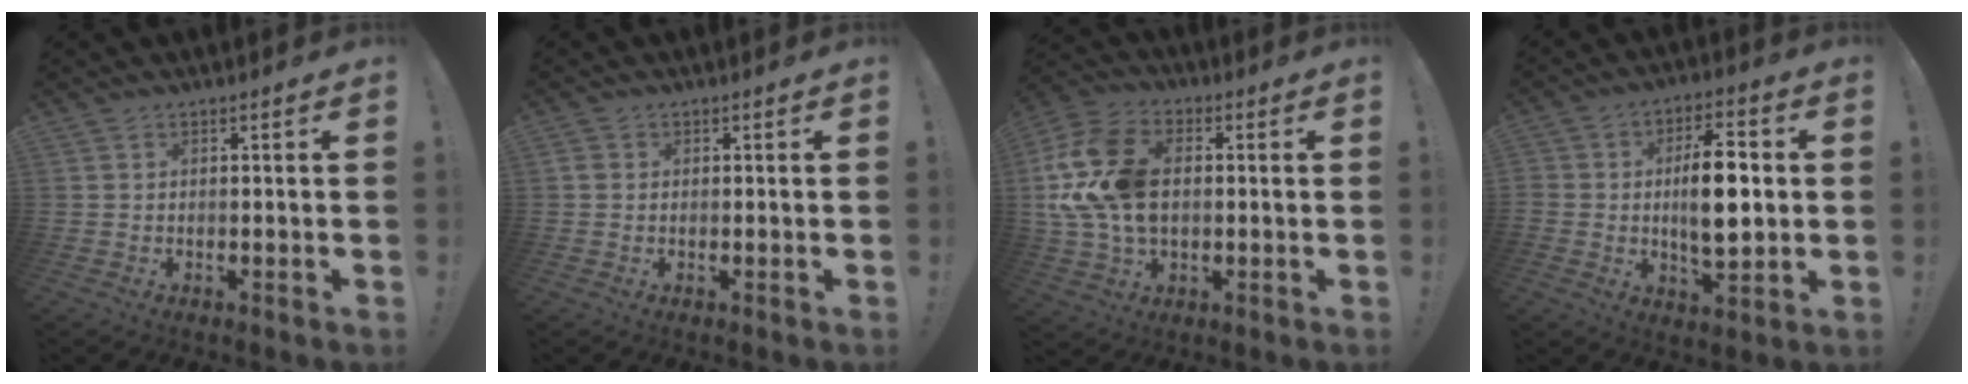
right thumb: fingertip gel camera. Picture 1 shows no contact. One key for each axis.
{"total": 1.3, "fx": 0.2, "fy": 1.0, "fz": 0.7, "tx": -0.013, "ty": 0.003, "tz": 0.005}
{"total": 18.4, "fx": 1.5, "fy": 13.0, "fz": 12.9, "tx": -0.241, "ty": 0.010, "tz": 0.032}
{"total": 13.2, "fx": 0.0, "fy": 7.0, "fz": 11.2, "tx": -0.178, "ty": 0.004, "tz": -0.006}